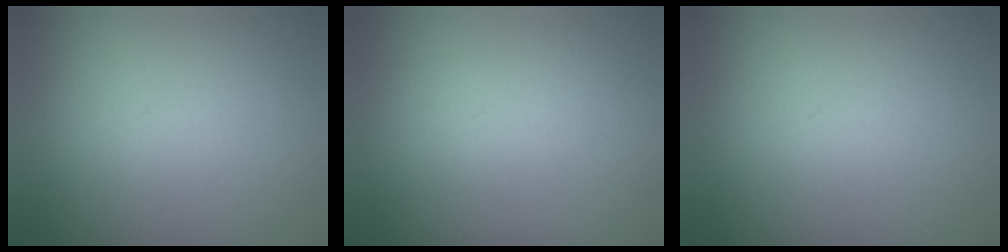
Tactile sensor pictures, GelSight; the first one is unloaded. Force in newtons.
{"total": 1.4}
{"total": 0.0}